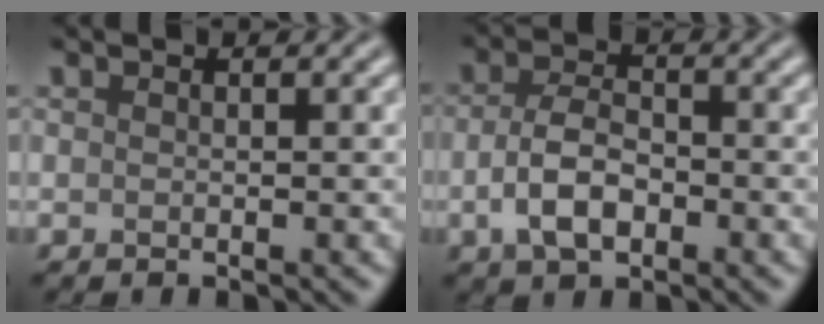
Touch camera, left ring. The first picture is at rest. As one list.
[{"total": 4.3, "force": [-1.3, 2.4, 3.3], "torque": [-0.068, 0.000, -0.030]}]